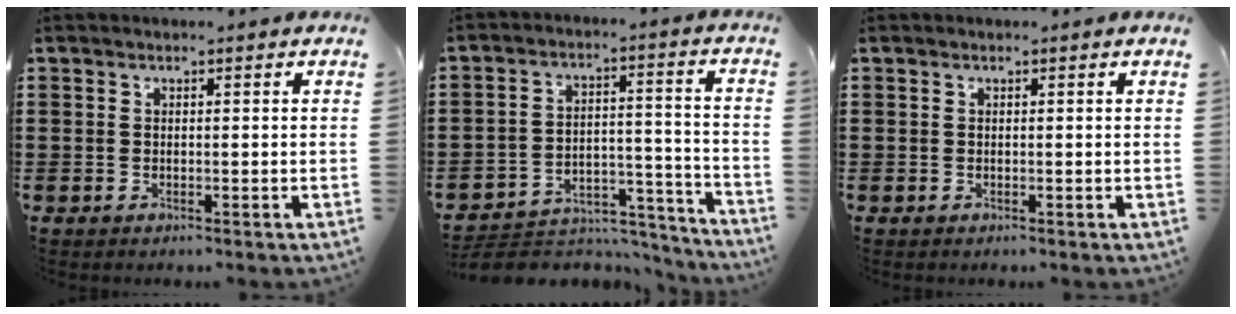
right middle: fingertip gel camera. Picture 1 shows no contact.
{"total": 5.3, "force": [-5.0, 1.7, 0.7], "torque": [-0.010, 0.017, -0.101]}
{"total": 0.0}